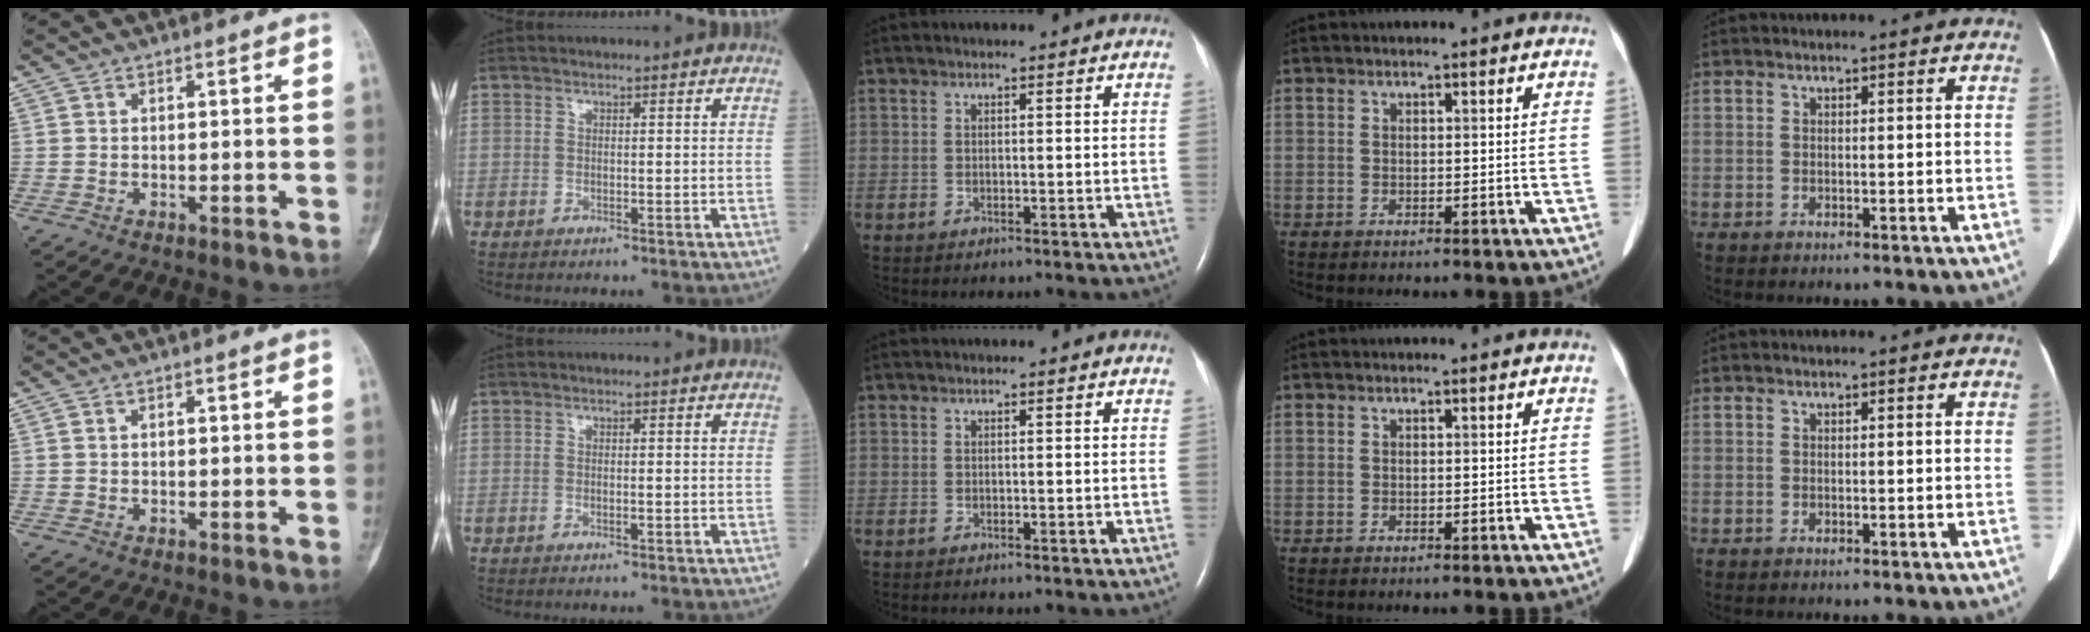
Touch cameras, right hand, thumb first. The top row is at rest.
{"index": {"total": 0.7, "force": [-0.1, 0.2, 0.7], "torque": [-0.012, -0.002, -0.001]}}